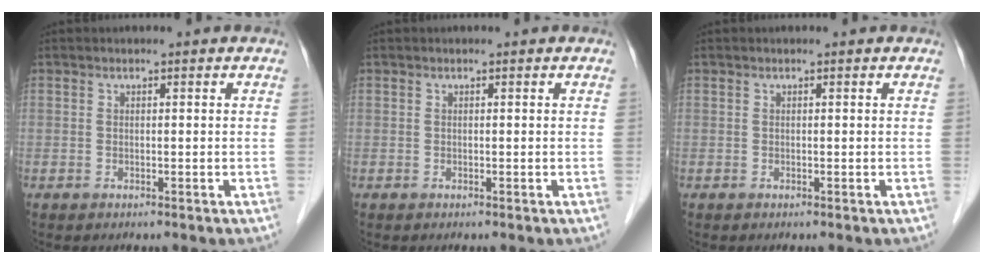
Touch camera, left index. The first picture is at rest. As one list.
[{"total": 0.0}, {"total": 0.0}]